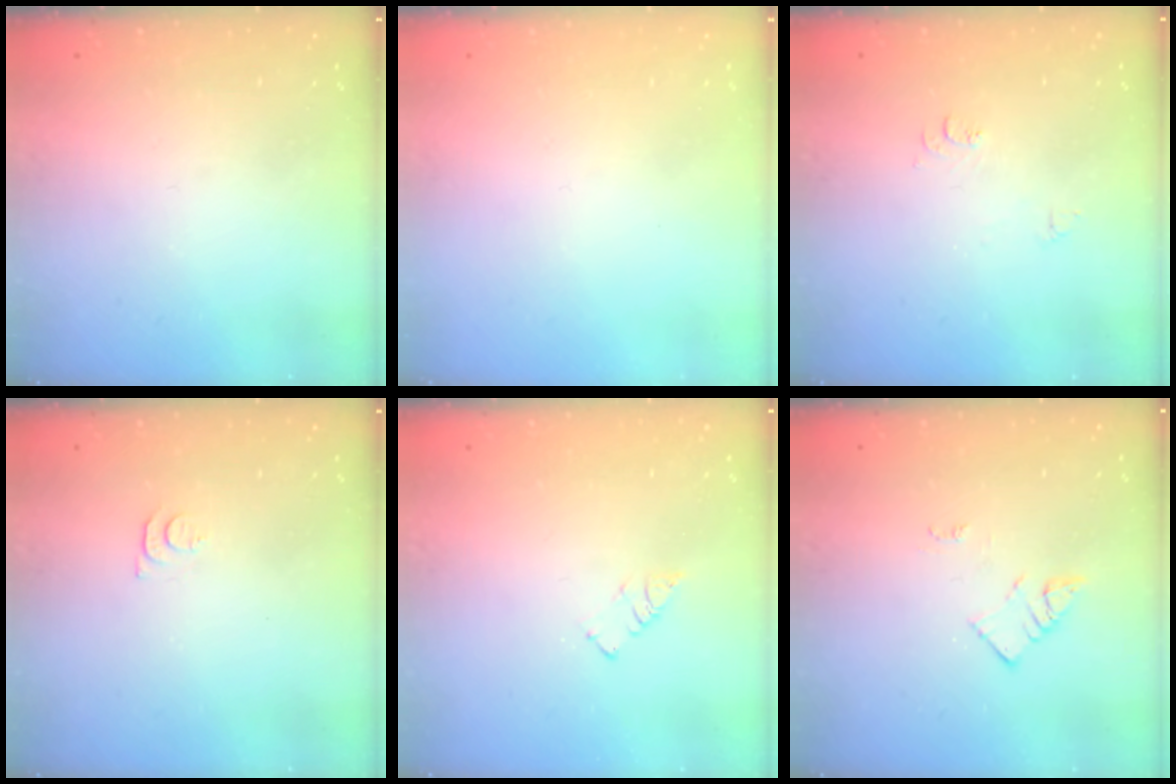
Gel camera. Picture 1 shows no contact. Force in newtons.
{"total": 1.6, "press": 1.6, "slide": 0.1}
{"total": 6.6, "press": 6.6, "slide": 0.6}
{"total": 3.7, "press": 3.6, "slide": 0.4}
{"total": 2.9, "press": 2.9, "slide": 0.4}
{"total": 2.7, "press": 2.6, "slide": 0.4}